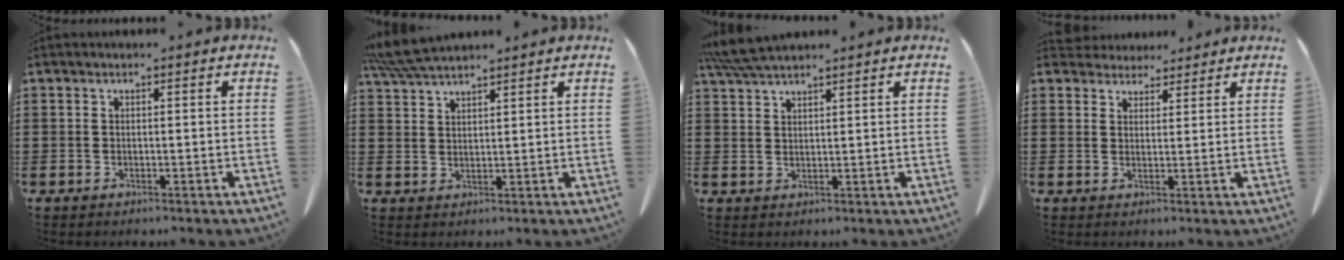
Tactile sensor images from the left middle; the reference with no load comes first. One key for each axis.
{"total": 5.3, "fx": 4.8, "fy": 0.7, "fz": 2.2, "tx": -0.057, "ty": -0.009, "tz": 0.091}
{"total": 4.7, "fx": 4.1, "fy": 0.6, "fz": 2.2, "tx": -0.055, "ty": -0.004, "tz": 0.077}
{"total": 3.3, "fx": 3.1, "fy": 1.1, "fz": 0.0, "tx": -0.001, "ty": -0.006, "tz": 0.058}